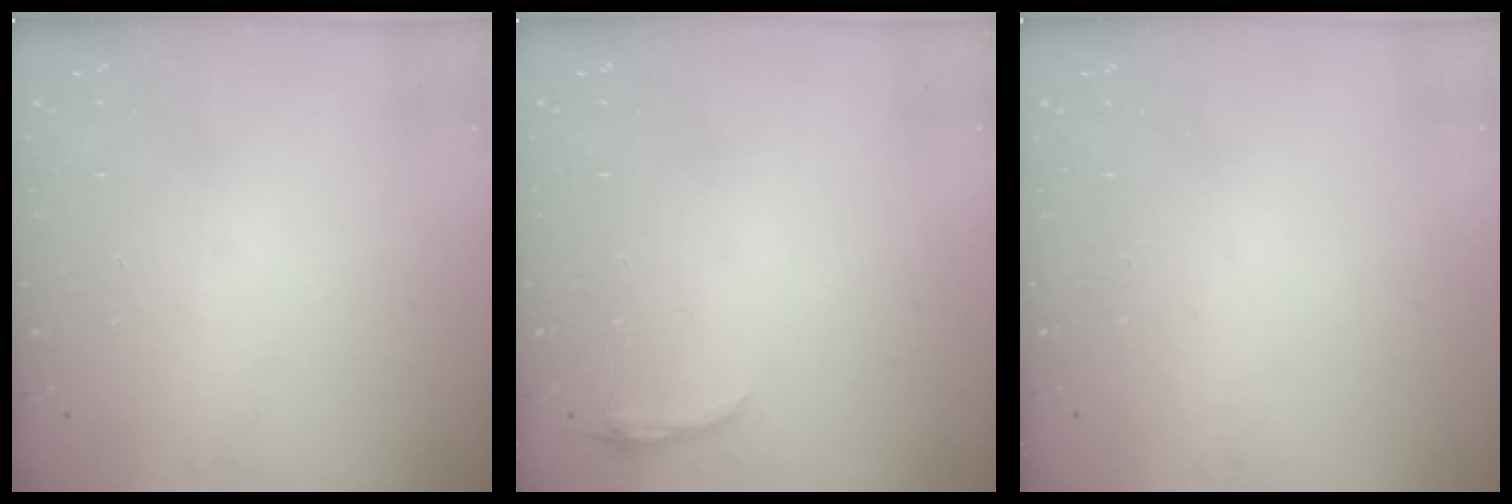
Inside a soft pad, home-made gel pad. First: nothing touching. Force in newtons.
{"total": 4.2, "press": 3.6, "slide": 2.0}
{"total": 0.0}